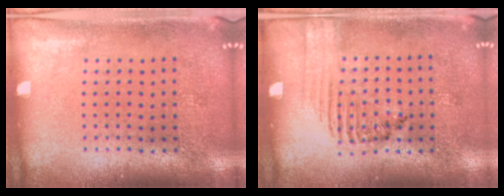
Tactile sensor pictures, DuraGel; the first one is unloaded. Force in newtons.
{"total": 1.6, "press": 1.2, "slide": 1.0}